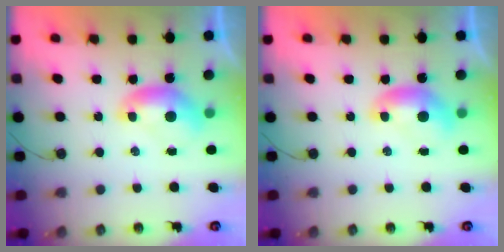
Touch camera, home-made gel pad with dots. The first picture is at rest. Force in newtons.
{"total": 0.0}